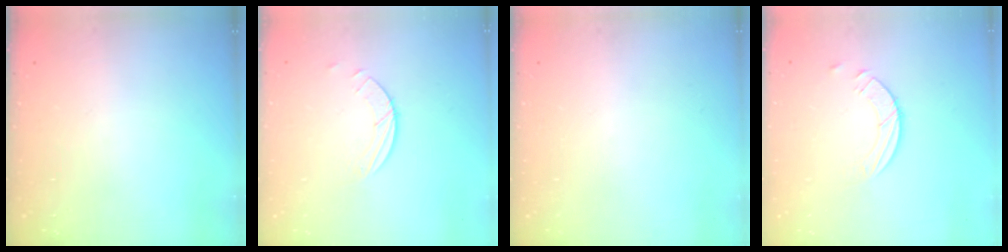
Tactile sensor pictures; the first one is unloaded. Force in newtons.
{"total": 1.7, "press": 1.7, "slide": 0.2}
{"total": 0.0}
{"total": 3.7, "press": 3.7, "slide": 0.4}